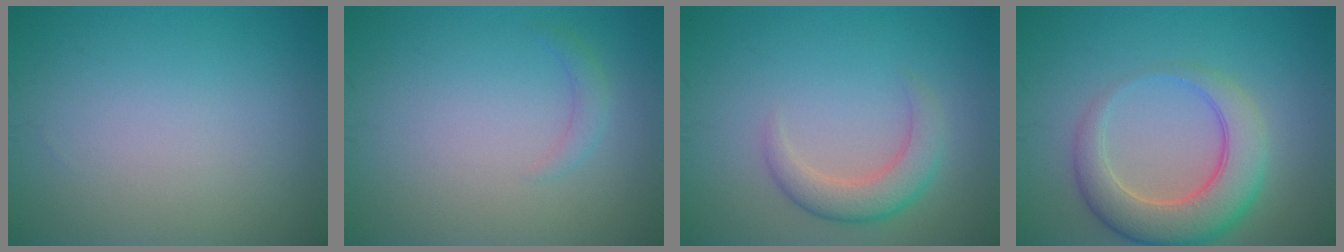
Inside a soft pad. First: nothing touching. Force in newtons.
{"total": 1.1, "press": 1.1, "slide": 0.0}
{"total": 3.3, "press": 3.3, "slide": 0.3}
{"total": 6.4, "press": 6.4, "slide": 0.2}